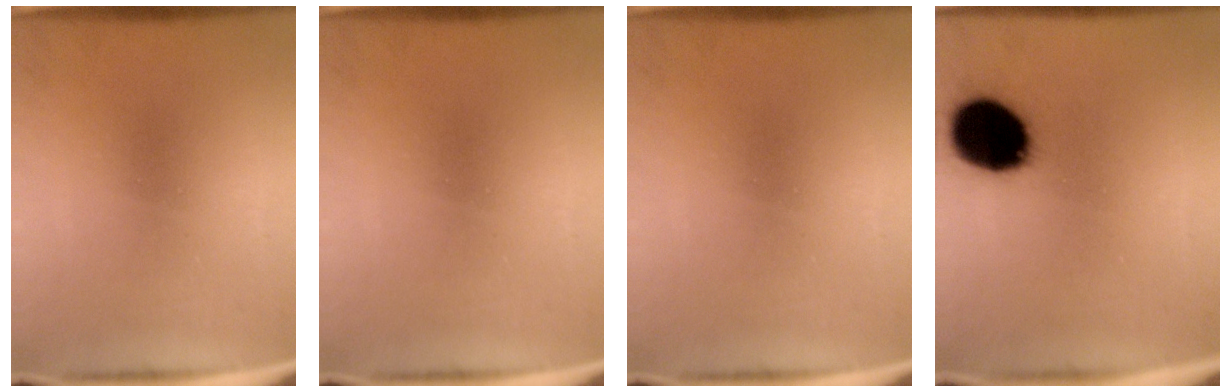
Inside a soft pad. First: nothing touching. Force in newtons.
{"total": 0.0}
{"total": 0.0}
{"total": 19.1}